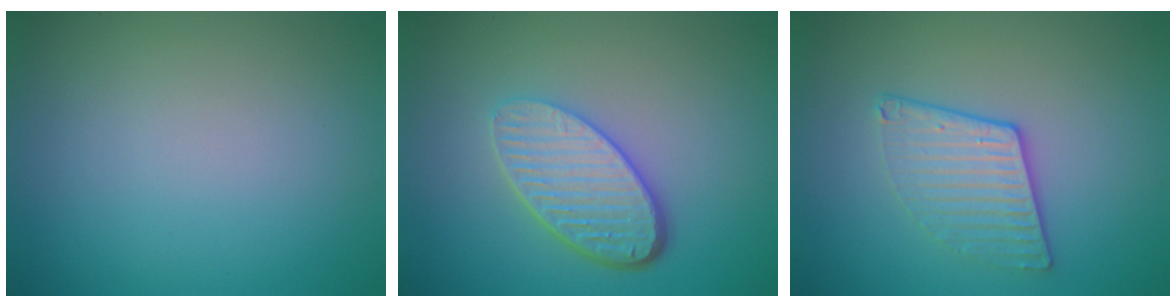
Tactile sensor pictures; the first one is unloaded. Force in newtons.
{"total": 5.3, "press": 3.8, "slide": 3.7}
{"total": 2.8, "press": 2.3, "slide": 1.6}